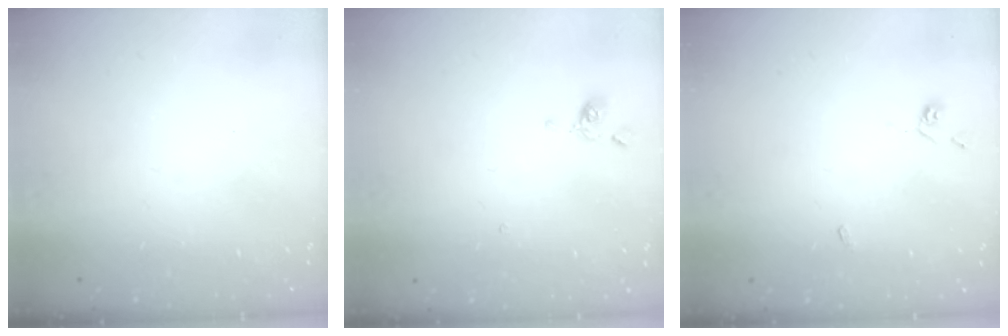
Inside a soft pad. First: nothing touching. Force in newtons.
{"total": 1.7, "press": 1.7, "slide": 0.3}
{"total": 2.2, "press": 2.2, "slide": 0.5}